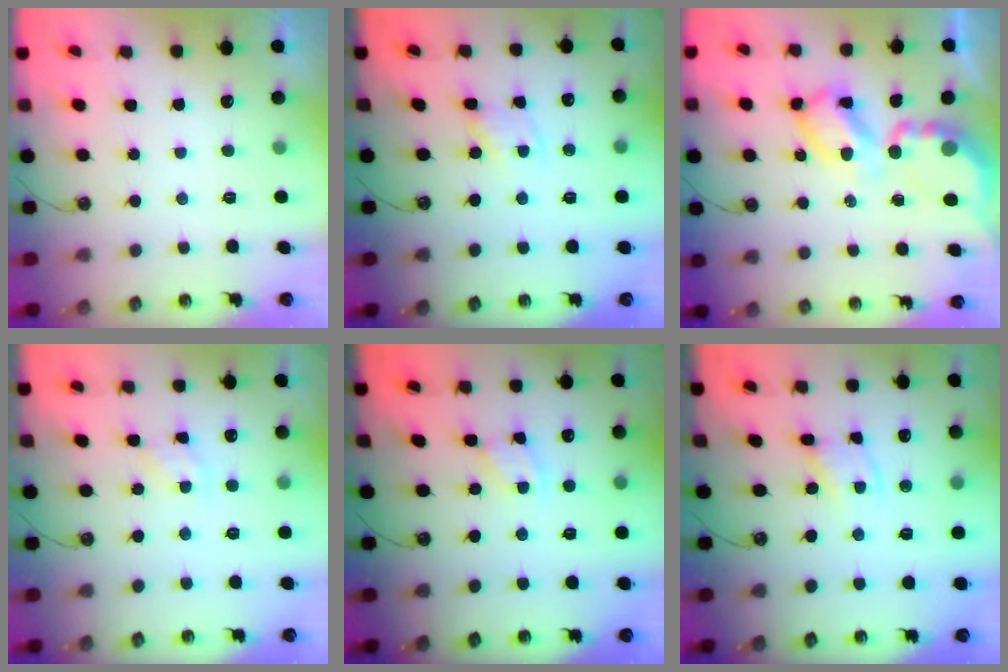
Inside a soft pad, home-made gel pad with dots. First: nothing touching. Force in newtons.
{"total": 1.8, "press": 1.8, "slide": 0.1}
{"total": 12.3, "press": 12.3, "slide": 1.0}
{"total": 3.0, "press": 2.9, "slide": 0.4}
{"total": 2.2, "press": 2.2, "slide": 0.3}
{"total": 3.0, "press": 3.0, "slide": 0.1}